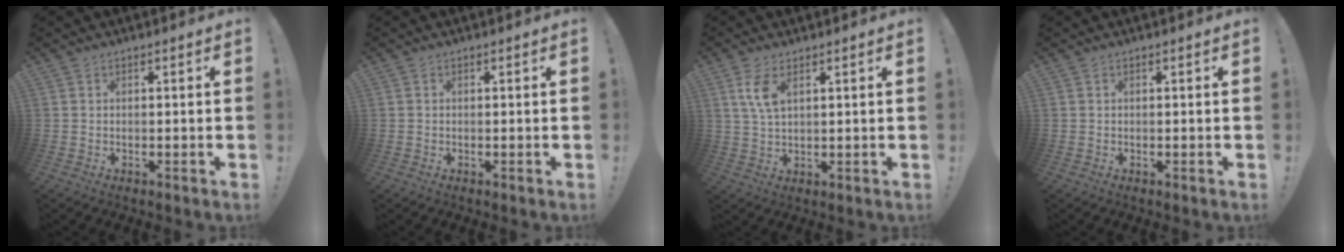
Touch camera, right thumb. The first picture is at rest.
{"total": 0.0}
{"total": 6.3, "force": [2.7, 2.8, 5.0], "torque": [-0.094, -0.008, 0.046]}
{"total": 0.0}